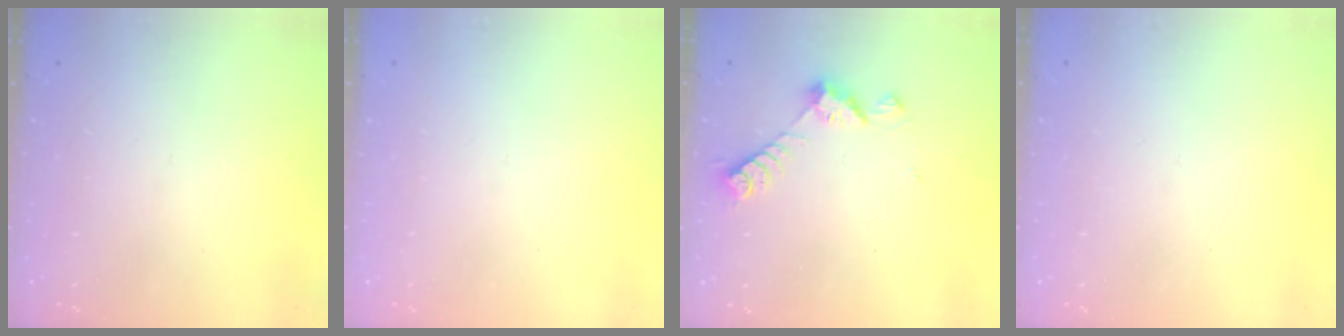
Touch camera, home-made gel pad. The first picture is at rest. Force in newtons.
{"total": 0.0}
{"total": 7.2, "press": 7.2, "slide": 0.5}
{"total": 0.0}